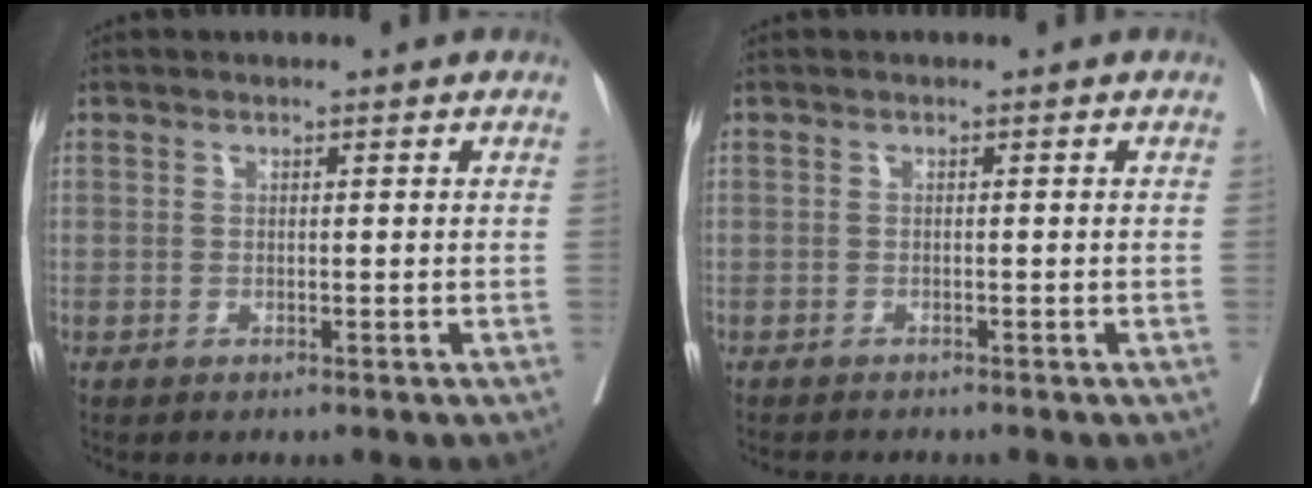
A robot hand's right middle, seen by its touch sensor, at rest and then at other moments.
{"total": 1.9, "force": [-1.8, 0.1, 0.5], "torque": [-0.009, -0.004, -0.025]}